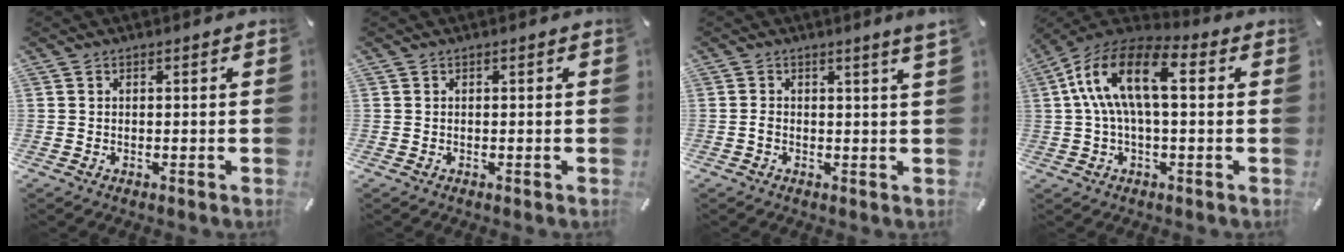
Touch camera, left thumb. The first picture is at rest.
{"total": 0.0}
{"total": 2.6, "force": [0.3, 0.3, 2.5], "torque": [-0.047, -0.001, 0.006]}
{"total": 14.2, "force": [2.2, 7.0, 12.1], "torque": [-0.261, 0.002, 0.035]}